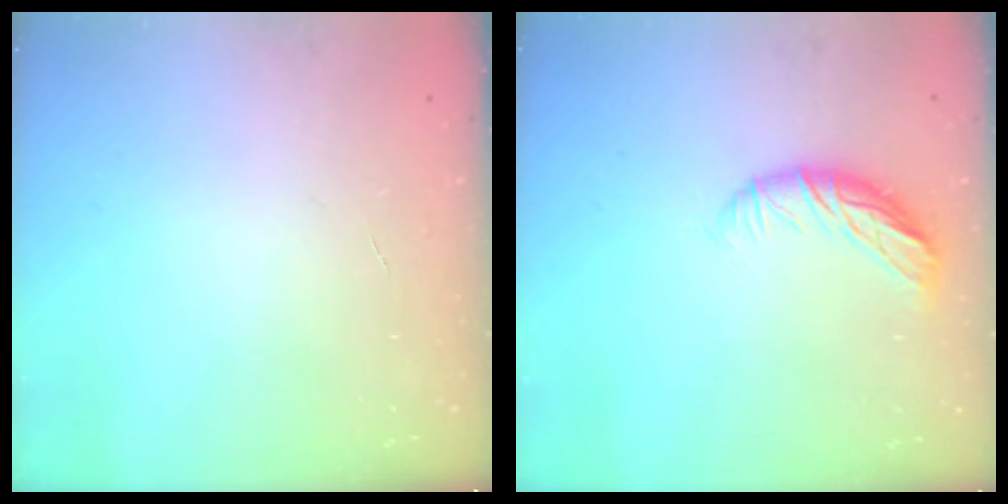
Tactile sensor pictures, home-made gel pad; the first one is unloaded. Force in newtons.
{"total": 10.2, "press": 10.1, "slide": 1.1}